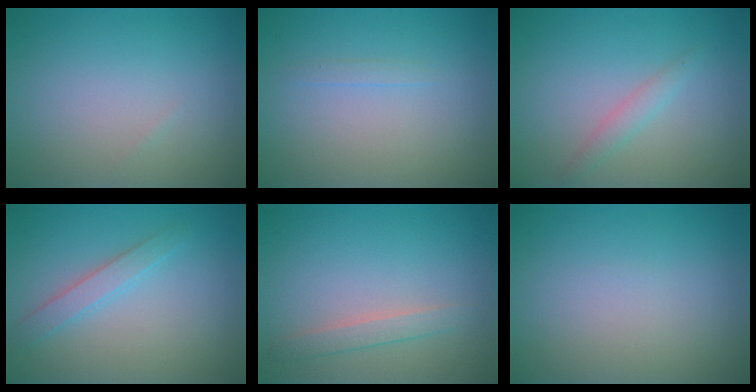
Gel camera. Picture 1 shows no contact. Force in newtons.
{"total": 0.6, "press": 0.6, "slide": 0.0}
{"total": 1.4, "press": 1.4, "slide": 0.1}
{"total": 2.0, "press": 2.0, "slide": 0.1}
{"total": 1.6, "press": 1.6, "slide": 0.0}
{"total": 0.0}